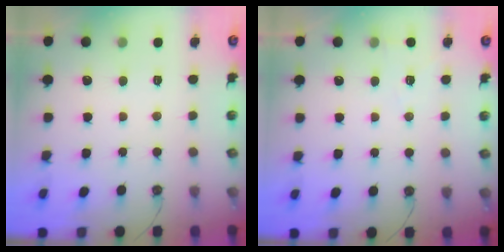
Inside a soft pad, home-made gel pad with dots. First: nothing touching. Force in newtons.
{"total": 4.7, "press": 3.0, "slide": 3.6}